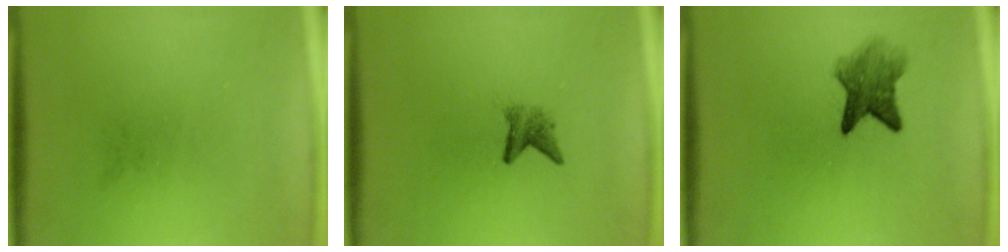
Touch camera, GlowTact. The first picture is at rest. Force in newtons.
{"total": 2.0}
{"total": 4.7}